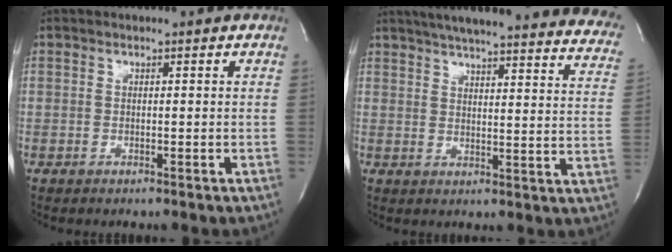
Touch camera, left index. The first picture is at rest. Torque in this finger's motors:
{"motor_torque": [0.04, -0.08, 0.36, 0.12]}